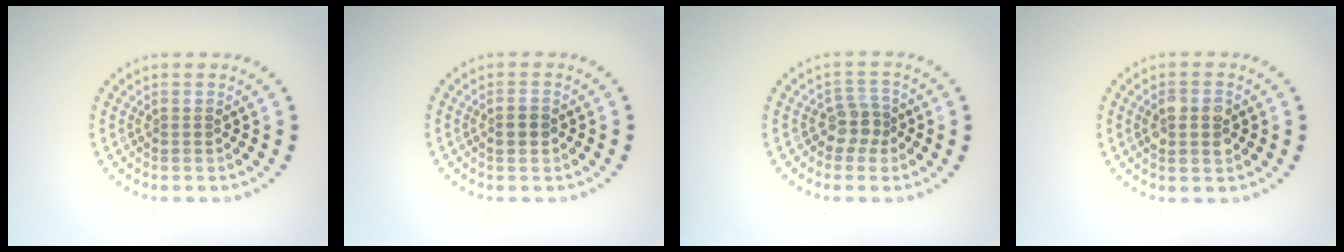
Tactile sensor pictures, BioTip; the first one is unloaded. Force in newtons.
{"total": 1.2, "press": 1.2, "slide": 0.1}
{"total": 2.3, "press": 1.8, "slide": 1.4}
{"total": 2.9, "press": 2.8, "slide": 0.3}